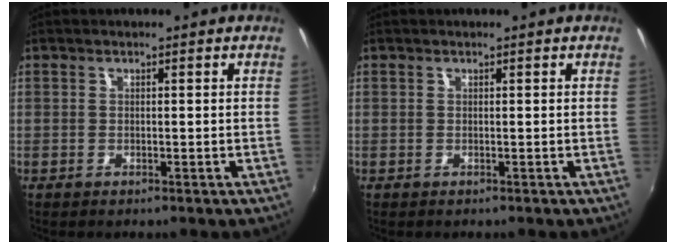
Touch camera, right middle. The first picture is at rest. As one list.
[{"total": 0.0}]